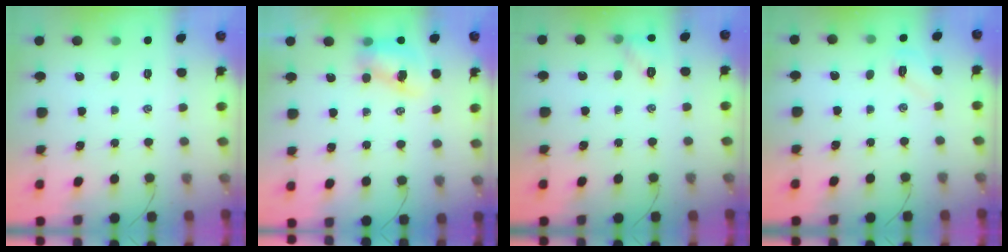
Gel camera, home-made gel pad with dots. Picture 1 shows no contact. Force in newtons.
{"total": 8.3, "press": 8.2, "slide": 1.1}
{"total": 6.9, "press": 6.8, "slide": 1.0}
{"total": 5.4, "press": 5.3, "slide": 1.3}